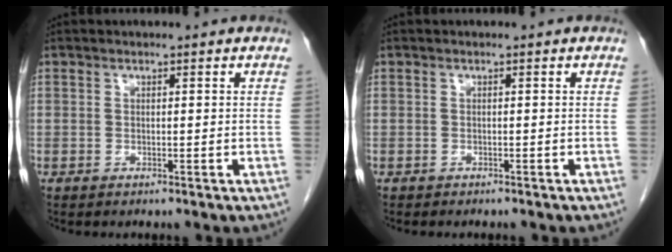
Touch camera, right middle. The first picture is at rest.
{"total": 1.4, "force": [-1.2, 0.5, 0.5], "torque": [-0.017, -0.002, -0.011]}